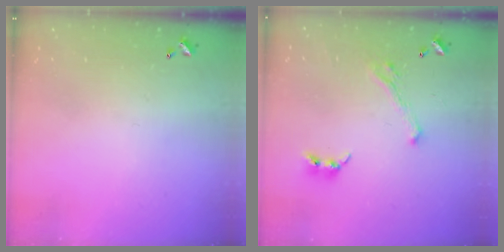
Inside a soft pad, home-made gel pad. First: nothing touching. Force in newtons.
{"total": 3.7, "press": 3.5, "slide": 1.2}